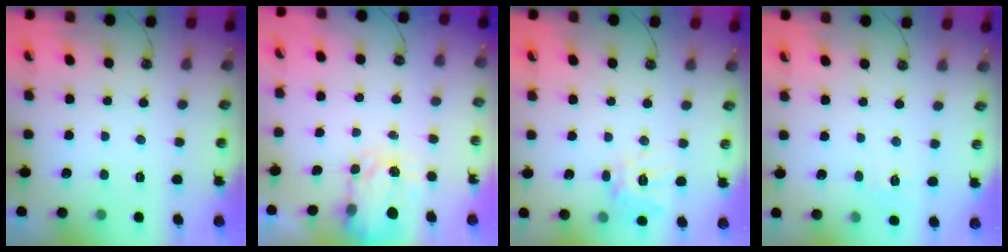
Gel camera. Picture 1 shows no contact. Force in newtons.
{"total": 3.8, "press": 3.7, "slide": 0.5}
{"total": 11.8, "press": 11.8, "slide": 0.8}
{"total": 3.4, "press": 3.3, "slide": 0.6}